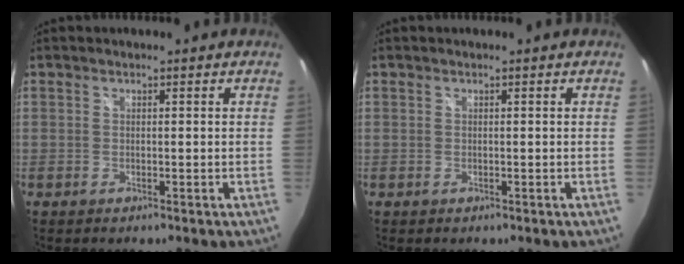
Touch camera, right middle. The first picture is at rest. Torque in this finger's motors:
{"motor_torque": [0.11, -0.06, 0.01, 0.00]}